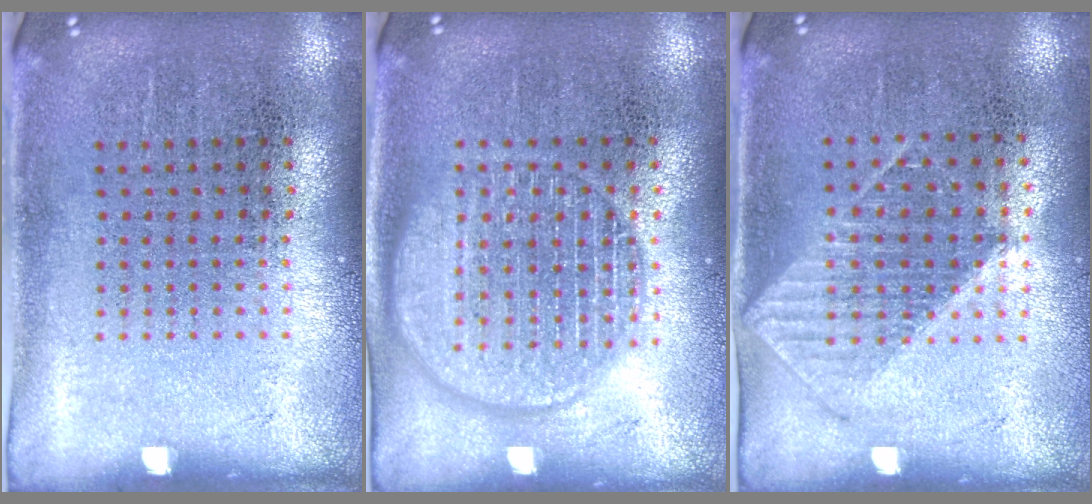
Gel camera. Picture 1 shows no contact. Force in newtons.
{"total": 3.3, "press": 3.3, "slide": 0.4}
{"total": 1.0, "press": 0.9, "slide": 0.3}